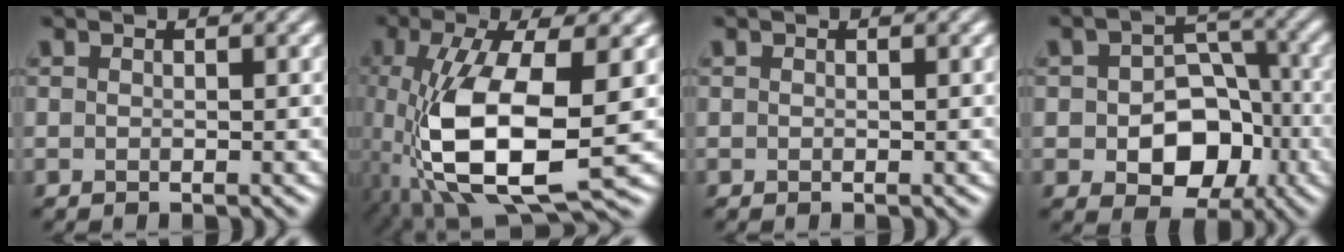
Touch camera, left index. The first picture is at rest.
{"total": 10.8, "force": [-1.5, 4.2, 9.8], "torque": [-0.201, -0.003, -0.029]}
{"total": 0.0}
{"total": 7.8, "force": [-2.1, 5.8, 4.8], "torque": [-0.040, -0.006, -0.035]}